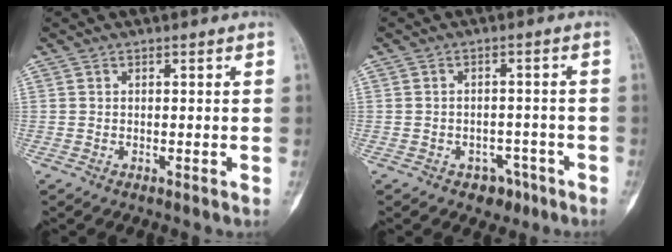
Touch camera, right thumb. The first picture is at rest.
{"total": 4.5, "force": [-2.6, 3.4, 1.4], "torque": [0.010, 0.026, -0.029]}